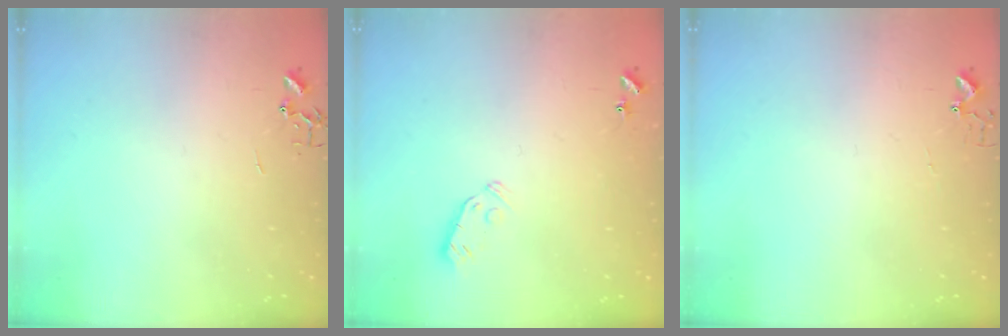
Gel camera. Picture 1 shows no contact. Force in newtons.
{"total": 3.6, "press": 3.4, "slide": 0.9}
{"total": 2.7, "press": 2.7, "slide": 0.3}